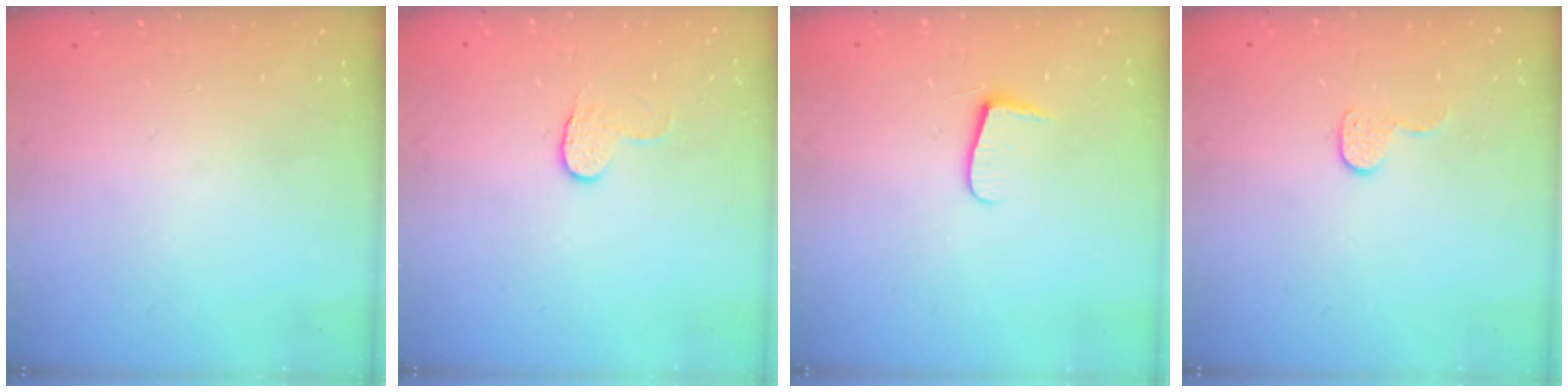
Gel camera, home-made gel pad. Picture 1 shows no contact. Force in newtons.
{"total": 4.5, "press": 4.5, "slide": 0.5}
{"total": 6.5, "press": 6.5, "slide": 0.8}
{"total": 5.7, "press": 5.7, "slide": 0.3}